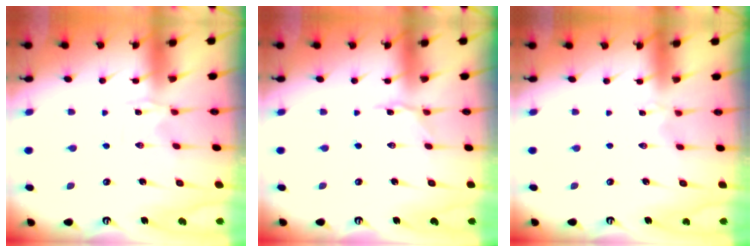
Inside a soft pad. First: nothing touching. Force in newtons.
{"total": 2.1, "press": 2.0, "slide": 0.2}
{"total": 1.0, "press": 1.0, "slide": 0.2}